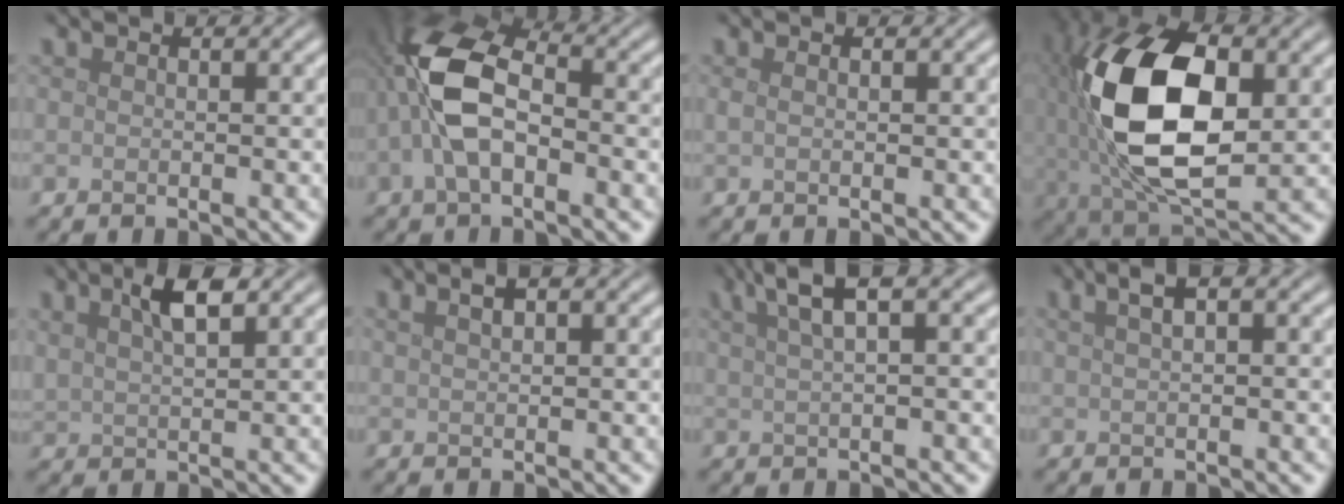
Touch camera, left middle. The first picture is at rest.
{"total": 8.0, "force": [-1.0, 4.3, 6.7], "torque": [-0.148, 0.017, -0.029]}
{"total": 0.6, "force": [0.2, 0.2, 0.5], "torque": [-0.013, 0.003, 0.005]}
{"total": 14.1, "force": [1.1, 7.5, 11.9], "torque": [-0.235, 0.000, 0.027]}
{"total": 3.5, "force": [2.0, 1.1, 2.6], "torque": [-0.053, 0.007, 0.037]}
{"total": 1.7, "force": [1.0, 0.5, 1.3], "torque": [-0.022, 0.005, 0.019]}
{"total": 4.5, "force": [2.5, 1.1, 3.5], "torque": [-0.055, 0.020, 0.043]}
{"total": 3.1, "force": [1.5, 1.1, 2.4], "torque": [-0.033, 0.011, 0.018]}